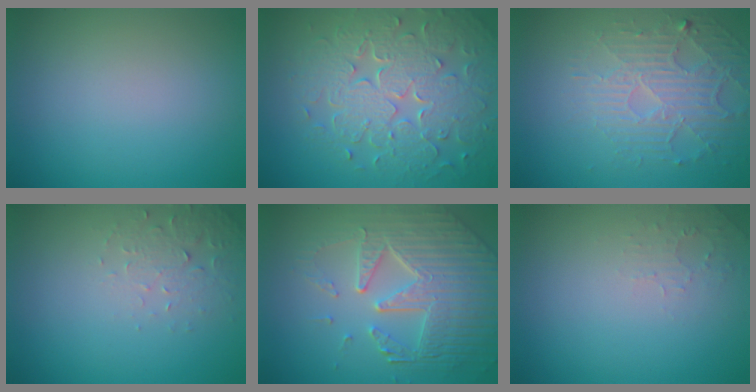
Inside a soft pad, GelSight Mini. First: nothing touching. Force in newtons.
{"total": 8.6, "press": 6.1, "slide": 6.1}
{"total": 4.8, "press": 3.4, "slide": 3.4}
{"total": 2.2, "press": 2.2, "slide": 0.4}
{"total": 8.0, "press": 5.6, "slide": 5.7}
{"total": 1.3, "press": 1.2, "slide": 0.3}